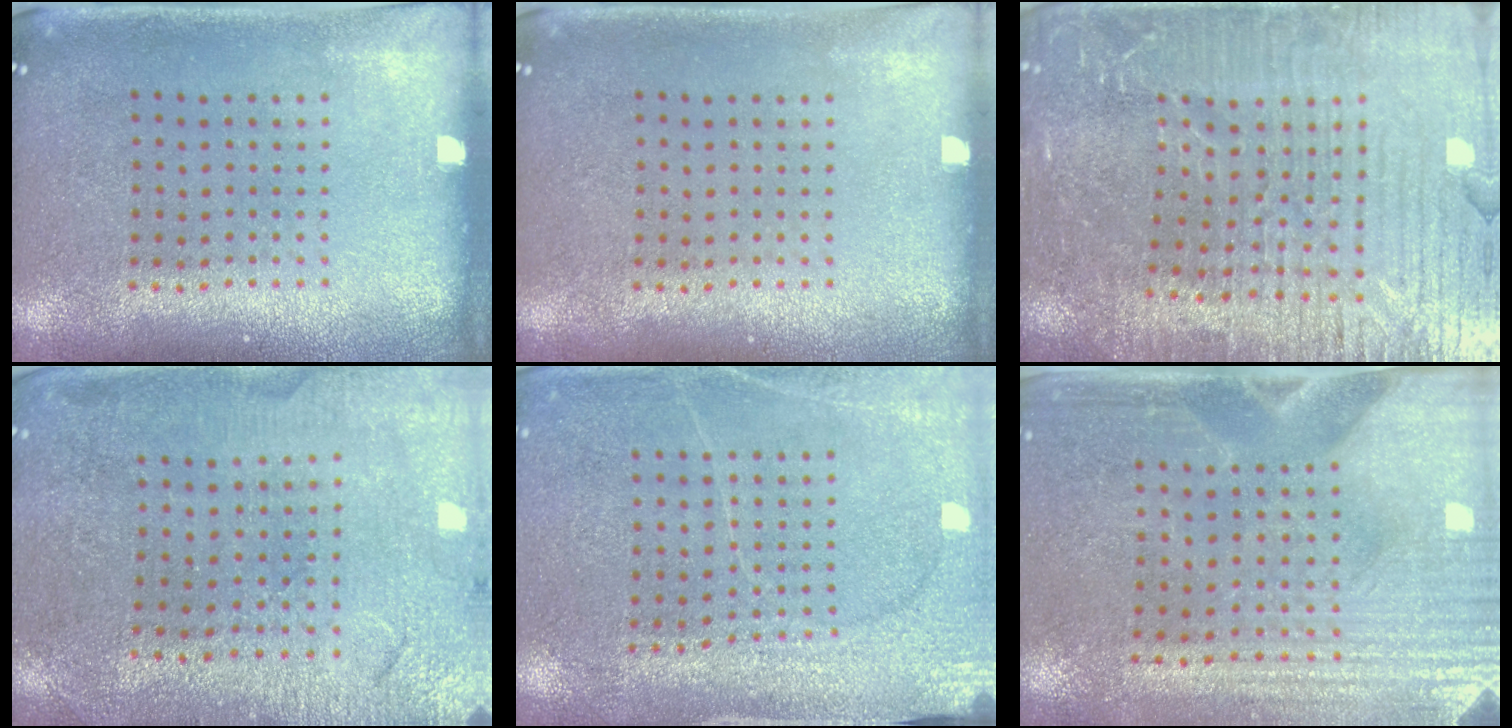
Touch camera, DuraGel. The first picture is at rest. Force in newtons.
{"total": 0.0}
{"total": 4.7, "press": 4.4, "slide": 1.5}
{"total": 1.0, "press": 0.9, "slide": 0.3}
{"total": 2.9, "press": 2.8, "slide": 0.4}
{"total": 3.6, "press": 3.2, "slide": 1.5}